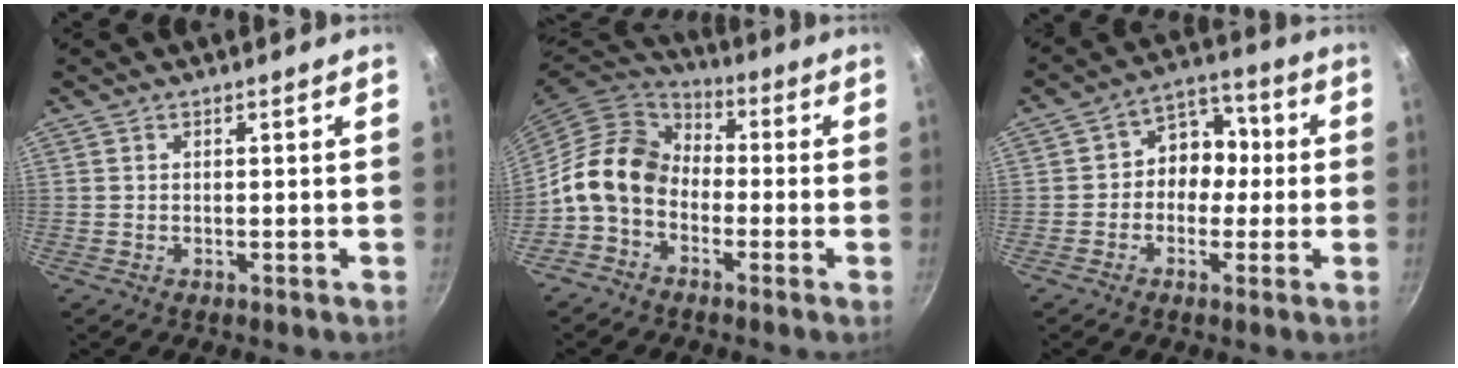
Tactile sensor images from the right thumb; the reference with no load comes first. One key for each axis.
{"total": 11.9, "fx": -2.6, "fy": 9.0, "fz": 7.3, "tx": -0.101, "ty": 0.043, "tz": -0.074}
{"total": 8.9, "fx": -0.4, "fy": 7.4, "fz": 4.8, "tx": -0.012, "ty": 0.031, "tz": -0.025}